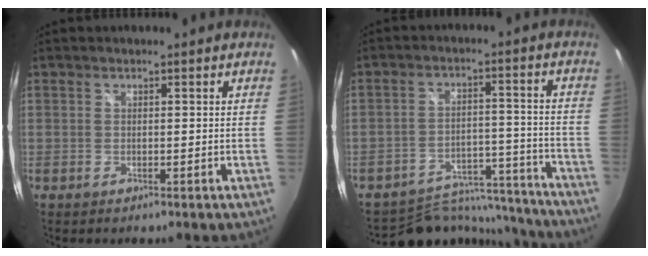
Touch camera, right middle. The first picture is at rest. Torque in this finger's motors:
{"motor_torque": [-0.65, -0.72, -0.05, -0.05]}